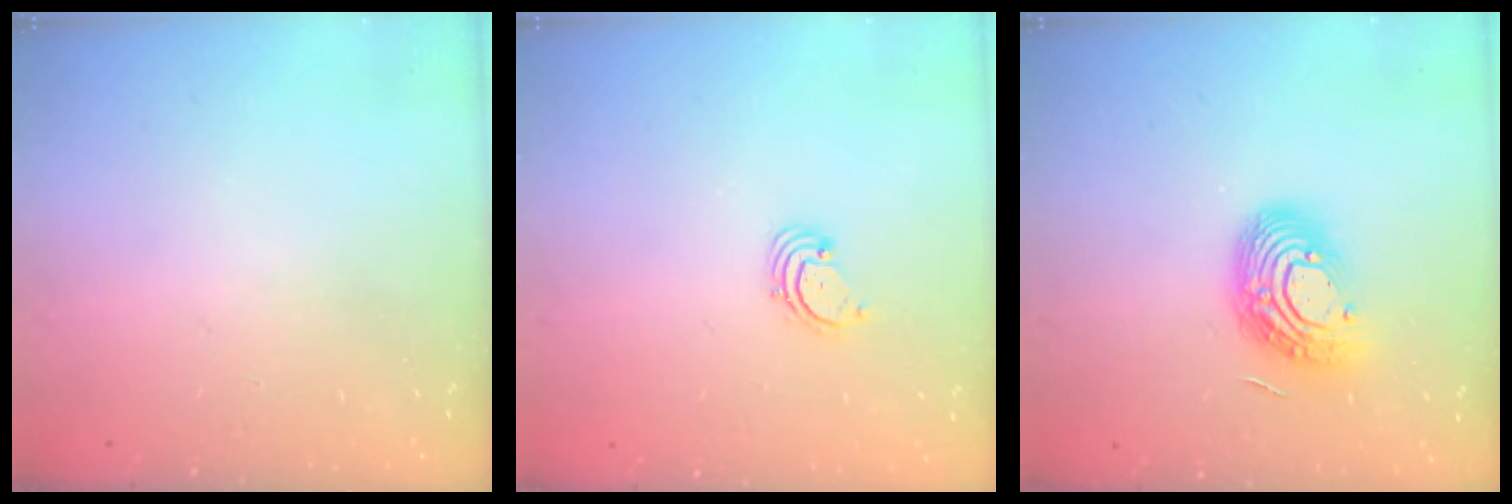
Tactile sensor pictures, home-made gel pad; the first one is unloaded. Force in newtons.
{"total": 1.7, "press": 1.7, "slide": 0.2}
{"total": 13.3, "press": 13.3, "slide": 1.0}